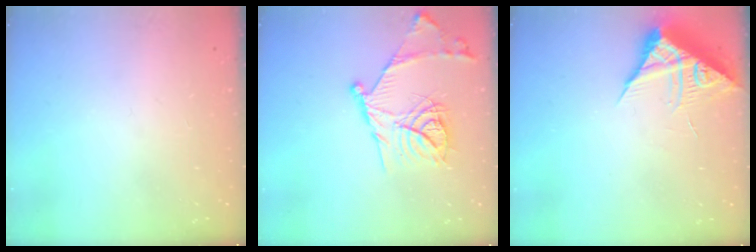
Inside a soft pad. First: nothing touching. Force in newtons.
{"total": 18.4, "press": 18.4, "slide": 1.3}
{"total": 8.2, "press": 8.2, "slide": 0.7}